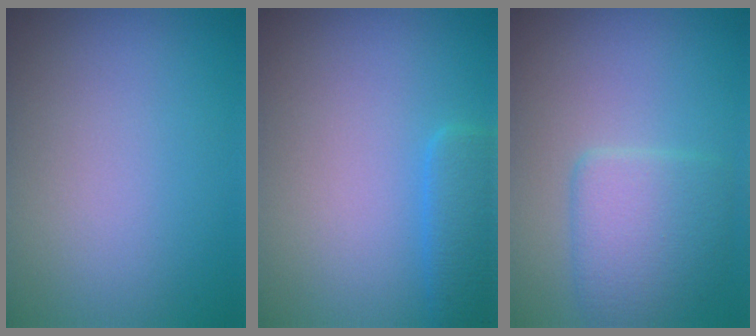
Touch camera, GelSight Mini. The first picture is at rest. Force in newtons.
{"total": 2.5, "press": 2.5, "slide": 0.3}
{"total": 3.9, "press": 3.9, "slide": 0.2}